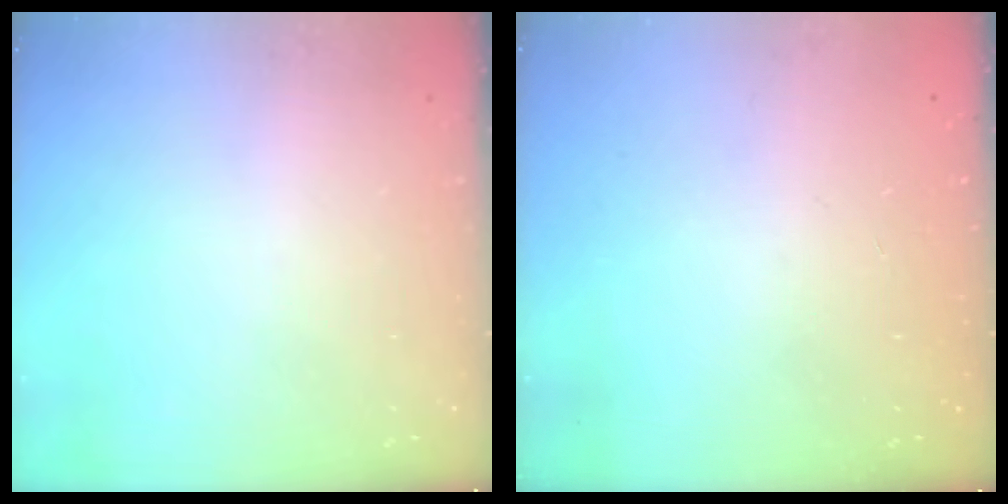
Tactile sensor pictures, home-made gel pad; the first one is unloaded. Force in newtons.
{"total": 0.0}